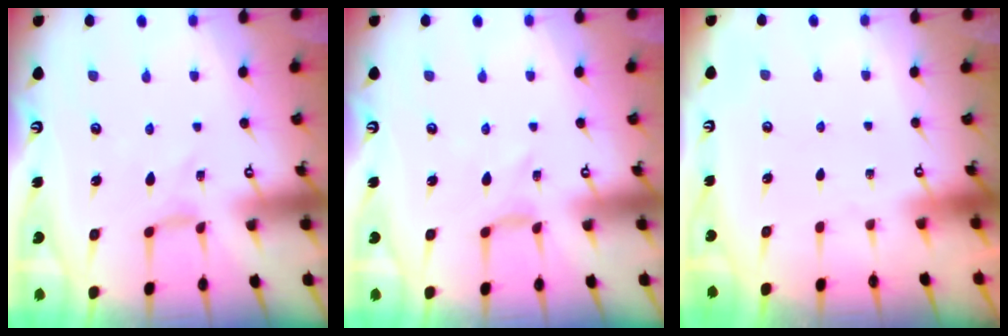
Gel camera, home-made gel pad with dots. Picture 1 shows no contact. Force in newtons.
{"total": 1.1, "press": 1.1, "slide": 0.4}
{"total": 0.0}